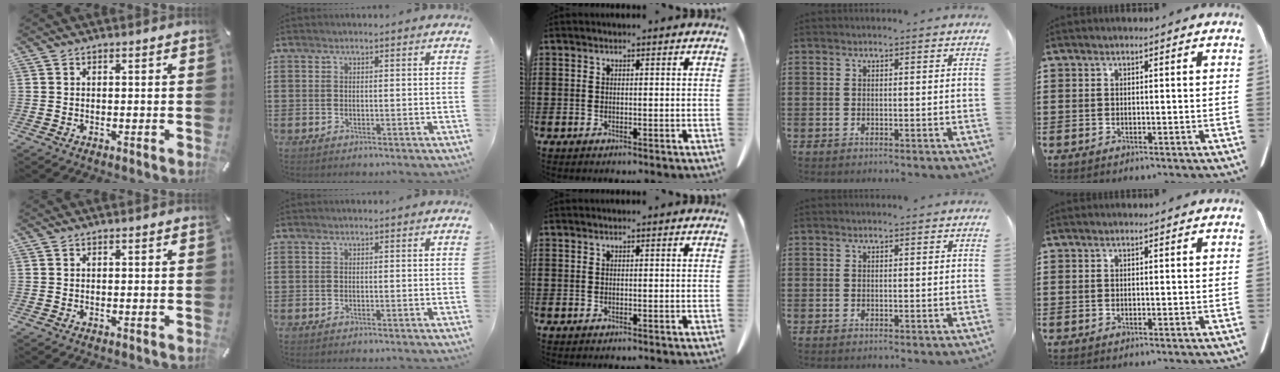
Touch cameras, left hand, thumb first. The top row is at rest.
{}